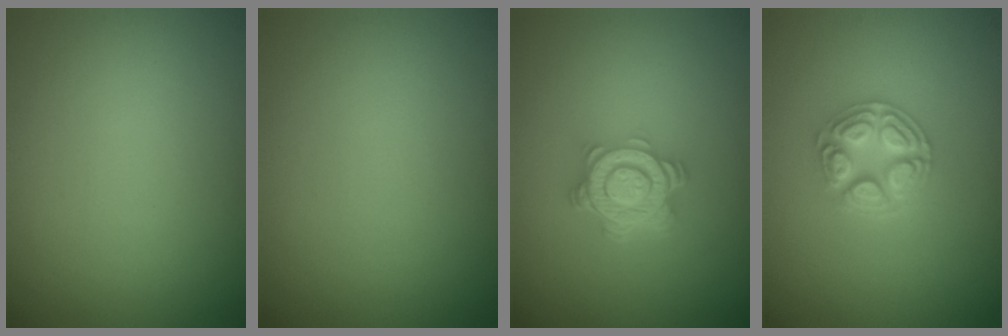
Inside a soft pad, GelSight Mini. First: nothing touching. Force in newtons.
{"total": 0.0}
{"total": 4.8, "press": 3.7, "slide": 3.1}
{"total": 3.5, "press": 3.3, "slide": 1.3}